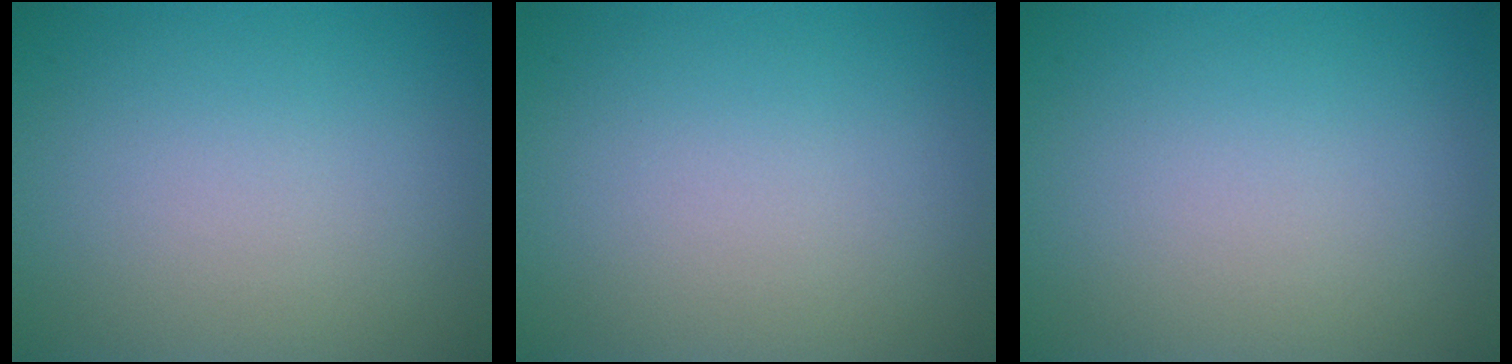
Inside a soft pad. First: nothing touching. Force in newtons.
{"total": 0.0}
{"total": 0.0}